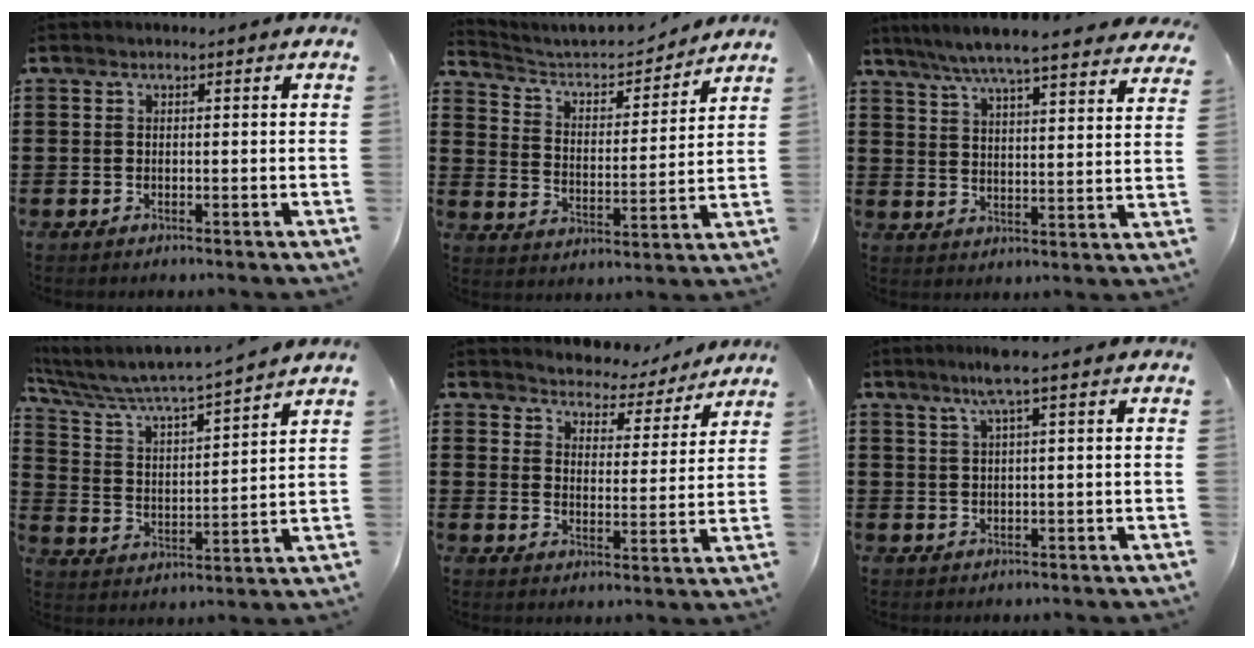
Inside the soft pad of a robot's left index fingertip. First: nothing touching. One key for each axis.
{"total": 4.3, "fx": 3.8, "fy": 1.3, "fz": 1.4, "tx": -0.050, "ty": -0.031, "tz": 0.056}
{"total": 6.3, "fx": 5.6, "fy": -0.5, "fz": 2.8, "tx": -0.076, "ty": -0.033, "tz": 0.096}
{"total": 4.9, "fx": 4.7, "fy": -0.4, "fz": 1.5, "tx": -0.056, "ty": -0.043, "tz": 0.069}
{"total": 4.2, "fx": 4.1, "fy": 0.5, "fz": -0.5, "tx": -0.010, "ty": -0.039, "tz": 0.066}
{"total": 3.6, "fx": 1.8, "fy": -0.5, "fz": 3.1, "tx": -0.062, "ty": 0.001, "tz": 0.028}